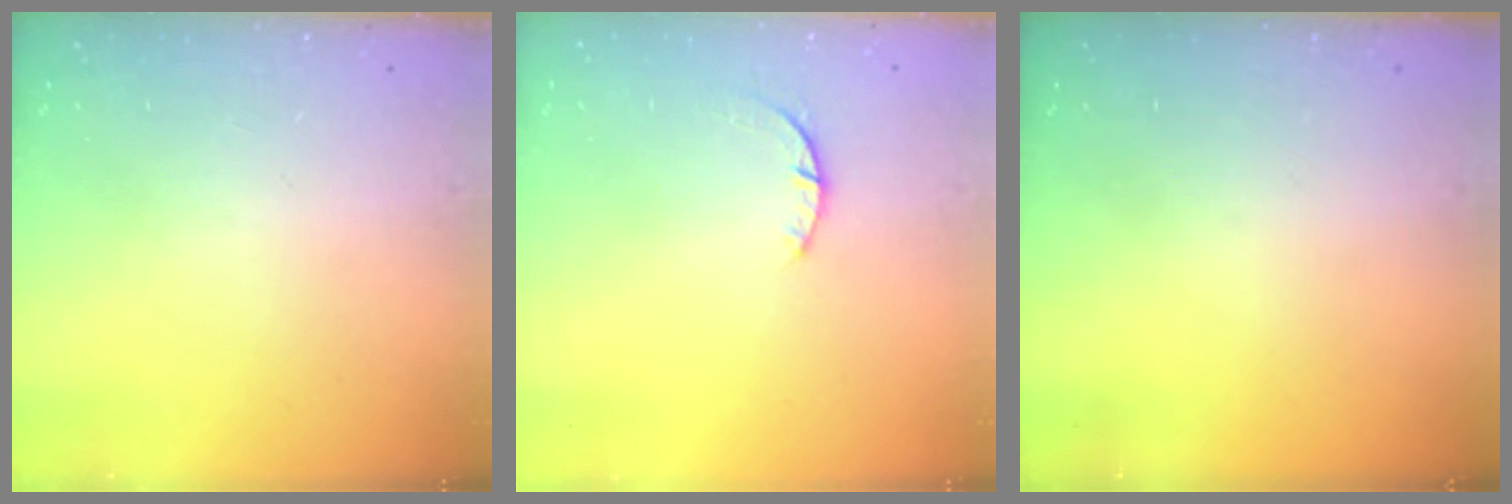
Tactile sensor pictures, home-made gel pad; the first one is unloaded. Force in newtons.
{"total": 1.2, "press": 1.2, "slide": 0.3}
{"total": 0.0}